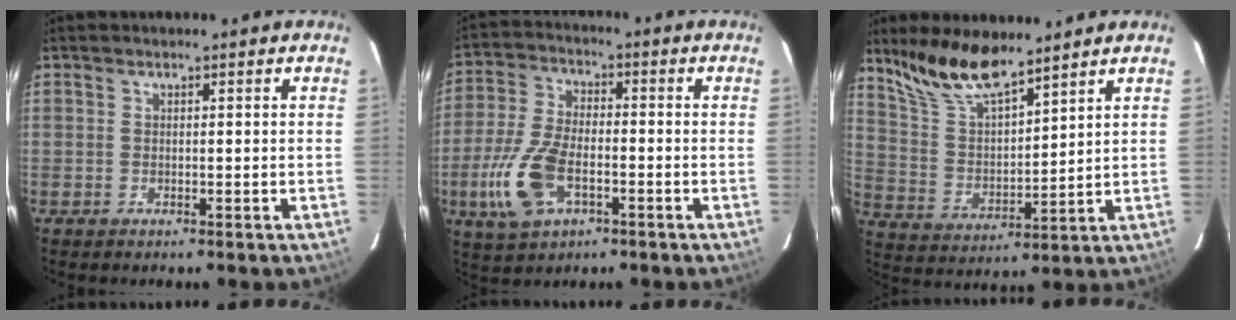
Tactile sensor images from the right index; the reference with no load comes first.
{"total": 12.6, "force": [-4.6, 6.7, 9.6], "torque": [-0.221, -0.007, -0.085]}
{"total": 12.3, "force": [10.1, 3.0, 6.4], "torque": [-0.127, 0.009, 0.205]}